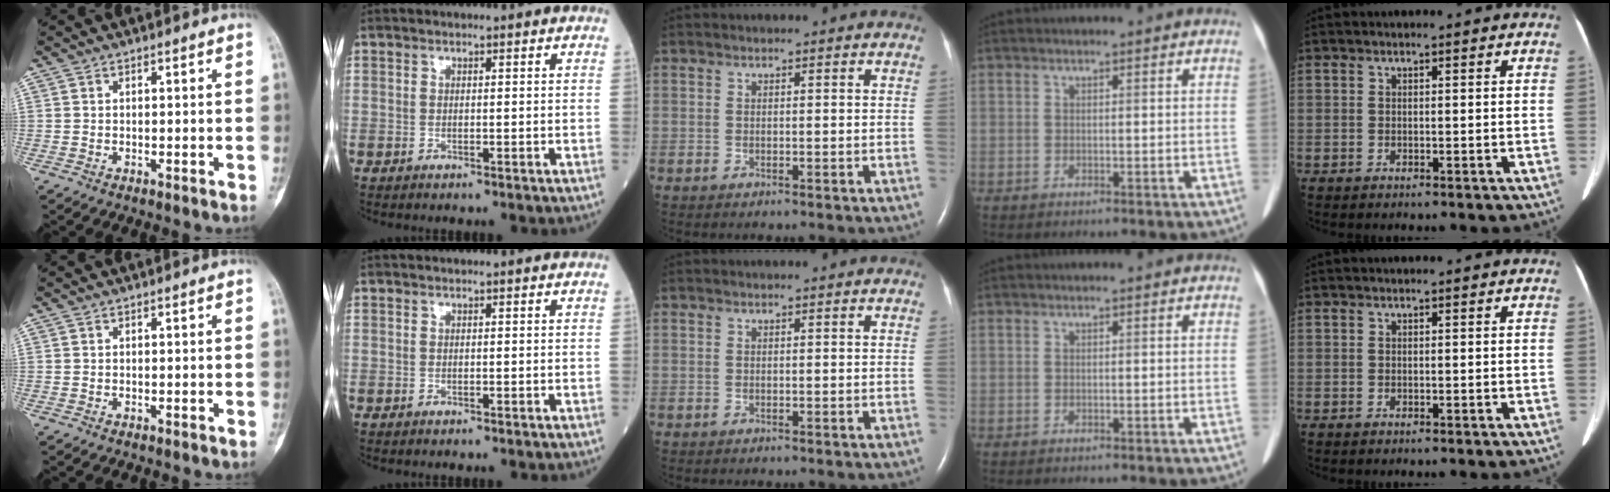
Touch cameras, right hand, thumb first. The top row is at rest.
{}